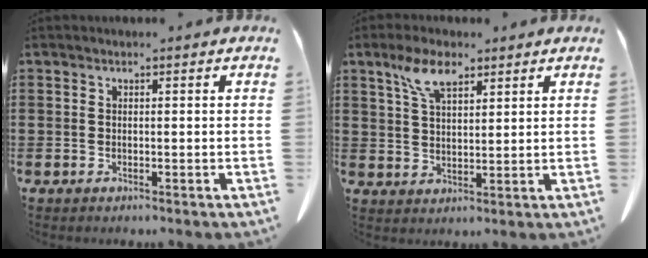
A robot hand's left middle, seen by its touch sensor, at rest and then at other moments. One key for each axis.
{"total": 6.5, "fx": 4.1, "fy": 2.5, "fz": 4.5, "tx": -0.099, "ty": 0.008, "tz": 0.074}